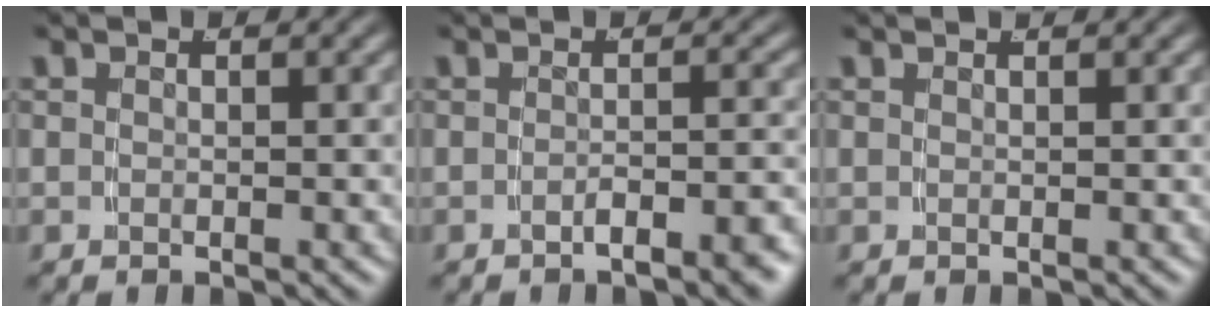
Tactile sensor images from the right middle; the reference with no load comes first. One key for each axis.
{"total": 2.5, "fx": -2.0, "fy": -0.3, "fz": 1.4, "tx": -0.019, "ty": 0.006, "tz": -0.034}
{"total": 0.7, "fx": 0.6, "fy": -0.4, "fz": 0.0, "tx": 0.006, "ty": 0.001, "tz": 0.009}